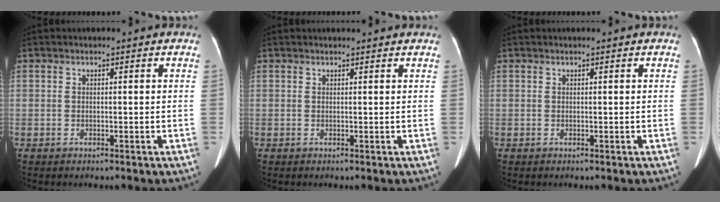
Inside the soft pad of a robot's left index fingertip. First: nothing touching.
{"total": 2.3, "force": [2.2, 0.1, 0.5], "torque": [-0.008, 0.015, 0.027]}
{"total": 0.0}